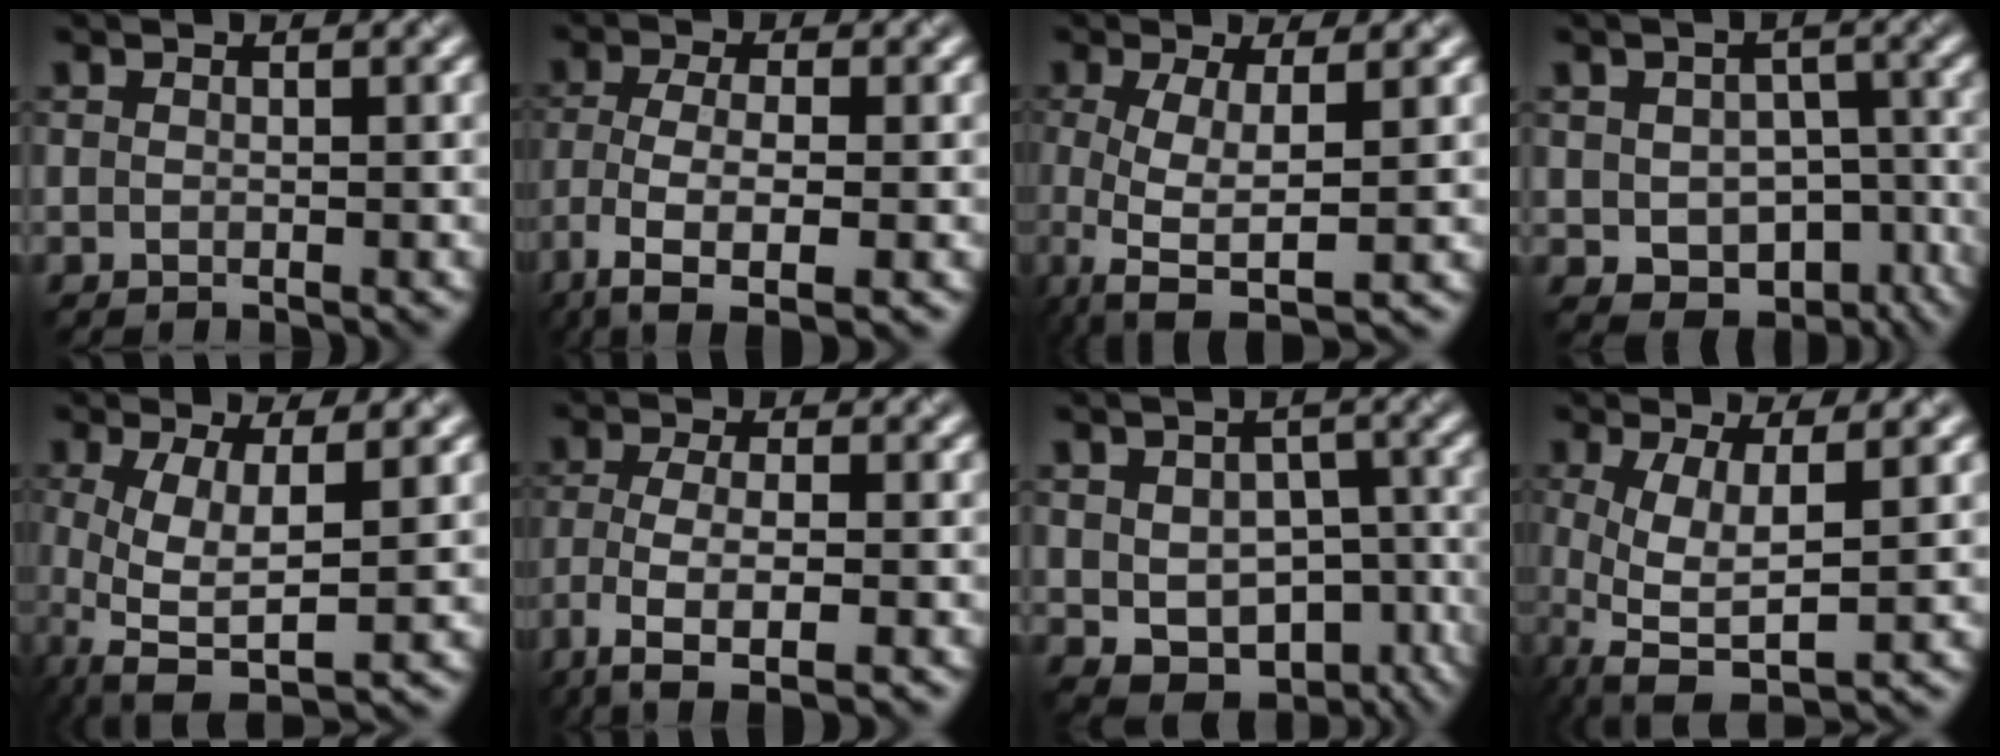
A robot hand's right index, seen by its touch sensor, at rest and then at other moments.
{"total": 5.7, "force": [-3.8, 1.7, 4.0], "torque": [-0.091, -0.001, -0.072]}
{"total": 5.1, "force": [-1.4, 1.4, 4.7], "torque": [-0.097, -0.007, -0.025]}
{"total": 7.5, "force": [-3.3, 5.3, 4.2], "torque": [-0.056, -0.016, -0.026]}
{"total": 6.5, "force": [-1.3, 2.1, 6.0], "torque": [-0.131, -0.007, -0.017]}
{"total": 5.5, "force": [-3.7, 1.5, 3.8], "torque": [-0.087, -0.001, -0.070]}
{"total": 8.2, "force": [-2.8, 5.9, 4.9], "torque": [-0.059, -0.007, -0.017]}
{"total": 5.9, "force": [-1.0, 1.9, 5.5], "torque": [-0.122, -0.006, -0.013]}